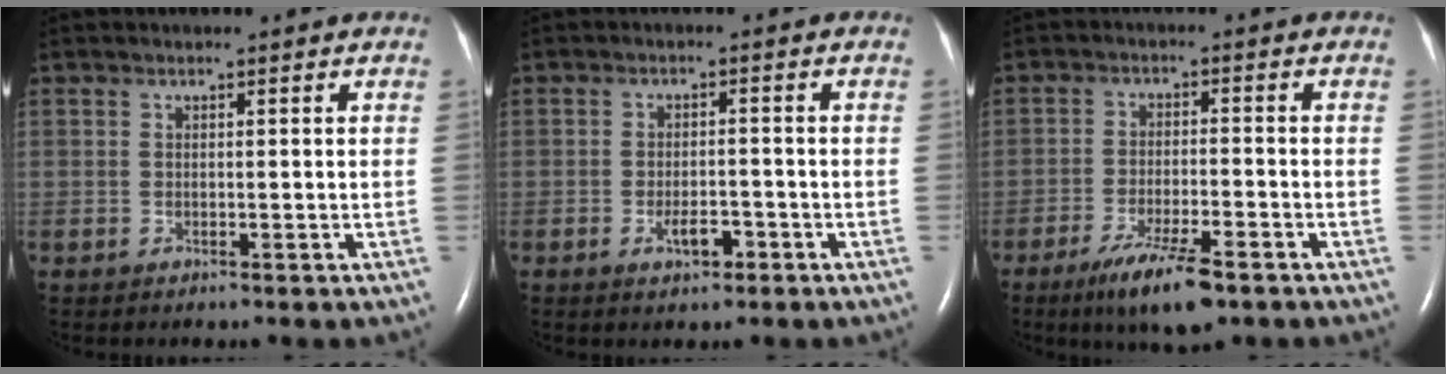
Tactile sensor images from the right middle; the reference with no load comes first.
{"total": 3.1, "force": [-1.7, 1.2, 2.3], "torque": [-0.041, 0.003, -0.027]}
{"total": 8.5, "force": [-5.5, 1.3, 6.3], "torque": [-0.119, -0.018, -0.090]}